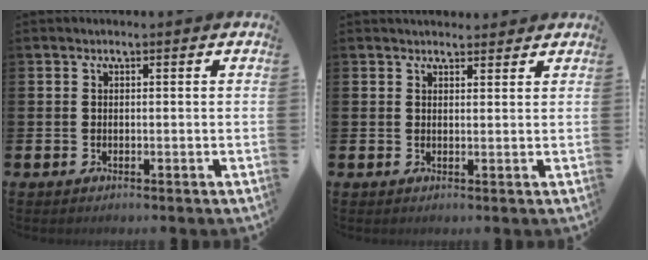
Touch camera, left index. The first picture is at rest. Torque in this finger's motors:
{"motor_torque": [-0.03, -0.73, -0.19, 0.00]}